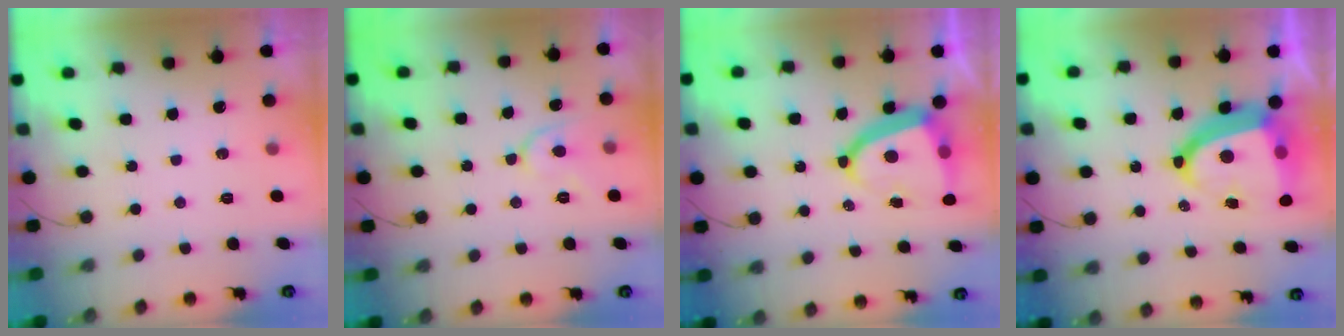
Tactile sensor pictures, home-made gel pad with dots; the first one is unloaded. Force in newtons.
{"total": 7.7, "press": 7.6, "slide": 0.8}
{"total": 13.4, "press": 13.3, "slide": 1.6}
{"total": 18.7, "press": 18.5, "slide": 2.7}